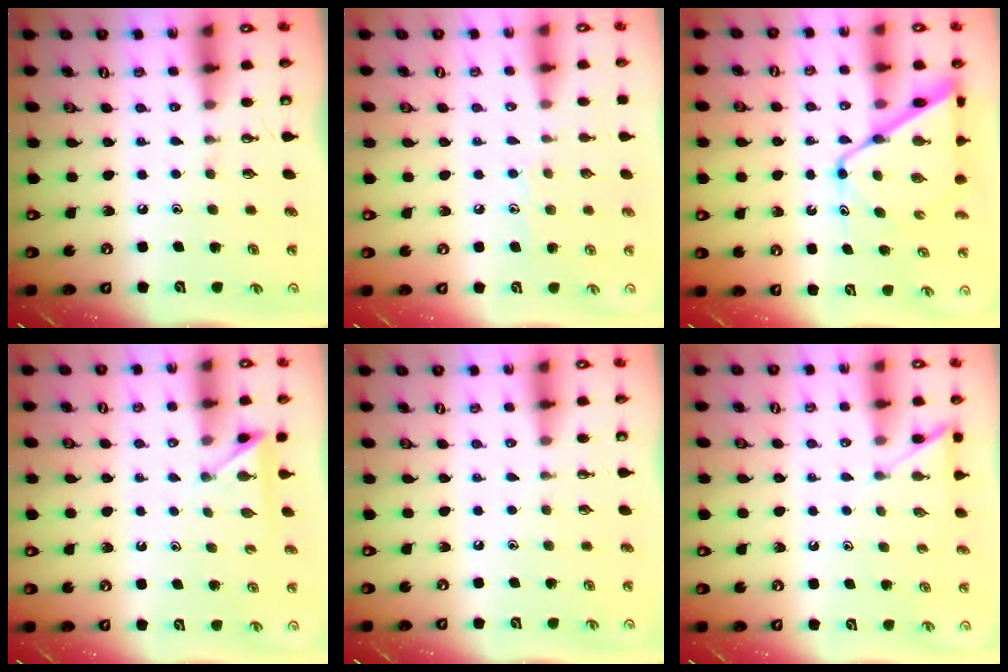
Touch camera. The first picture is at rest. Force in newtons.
{"total": 6.9, "press": 6.9, "slide": 0.7}
{"total": 12.7, "press": 12.7, "slide": 0.8}
{"total": 3.0, "press": 3.0, "slide": 0.4}
{"total": 0.0}
{"total": 4.6, "press": 4.5, "slide": 0.6}